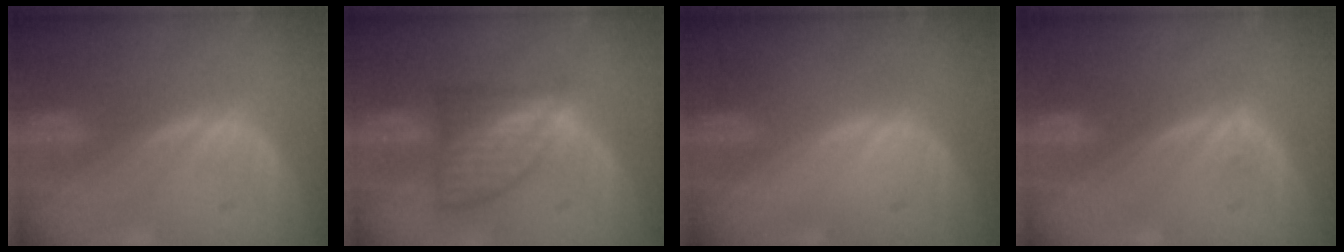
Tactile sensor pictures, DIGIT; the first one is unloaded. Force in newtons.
{"total": 7.2, "press": 6.5, "slide": 3.2}
{"total": 0.0}
{"total": 0.9, "press": 0.8, "slide": 0.2}